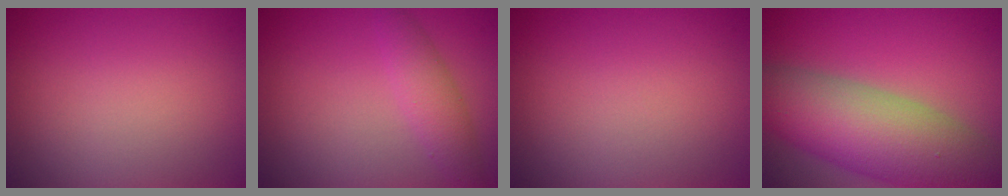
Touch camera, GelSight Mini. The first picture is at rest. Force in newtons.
{"total": 2.6, "press": 2.6, "slide": 0.1}
{"total": 0.0}
{"total": 10.8, "press": 10.8, "slide": 0.7}